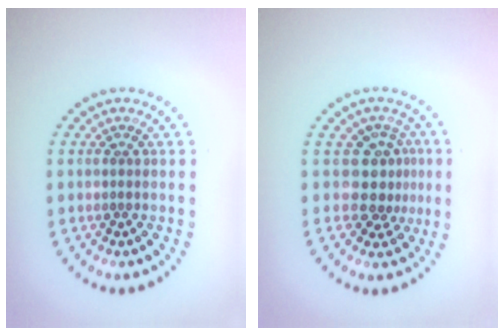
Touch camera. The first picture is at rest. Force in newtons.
{"total": 3.1, "press": 2.2, "slide": 2.1}